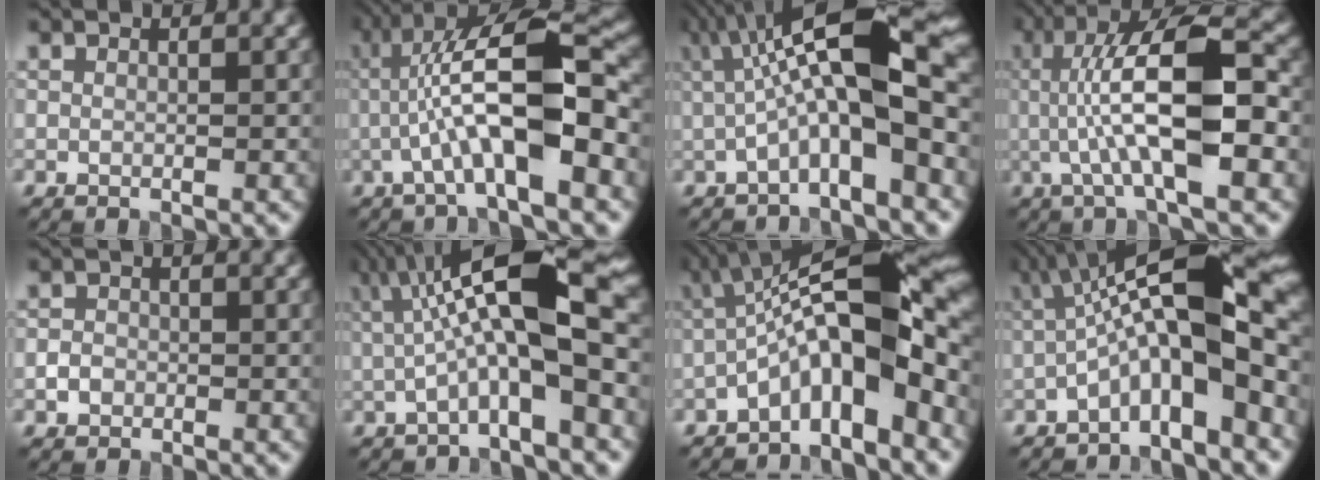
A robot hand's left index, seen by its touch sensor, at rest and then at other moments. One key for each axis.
{"total": 9.9, "fx": -1.5, "fy": 2.3, "fz": 9.6, "tx": -0.161, "ty": 0.026, "tz": -0.029}
{"total": 10.5, "fx": 1.2, "fy": 2.8, "fz": 10.1, "tx": -0.154, "ty": 0.018, "tz": 0.012}
{"total": 9.8, "fx": -0.3, "fy": 2.6, "fz": 9.4, "tx": -0.161, "ty": 0.019, "tz": -0.009}
{"total": 1.3, "fx": -0.5, "fy": 1.1, "fz": 0.4, "tx": -0.003, "ty": 0.000, "tz": -0.011}
{"total": 10.5, "fx": 1.6, "fy": 2.8, "fz": 10.0, "tx": -0.156, "ty": 0.014, "tz": 0.023}
{"total": 11.8, "fx": -2.2, "fy": 3.7, "fz": 11.0, "tx": -0.167, "ty": 0.025, "tz": -0.048}
{"total": 12.0, "fx": -0.2, "fy": 3.4, "fz": 11.5, "tx": -0.177, "ty": 0.028, "tz": -0.017}